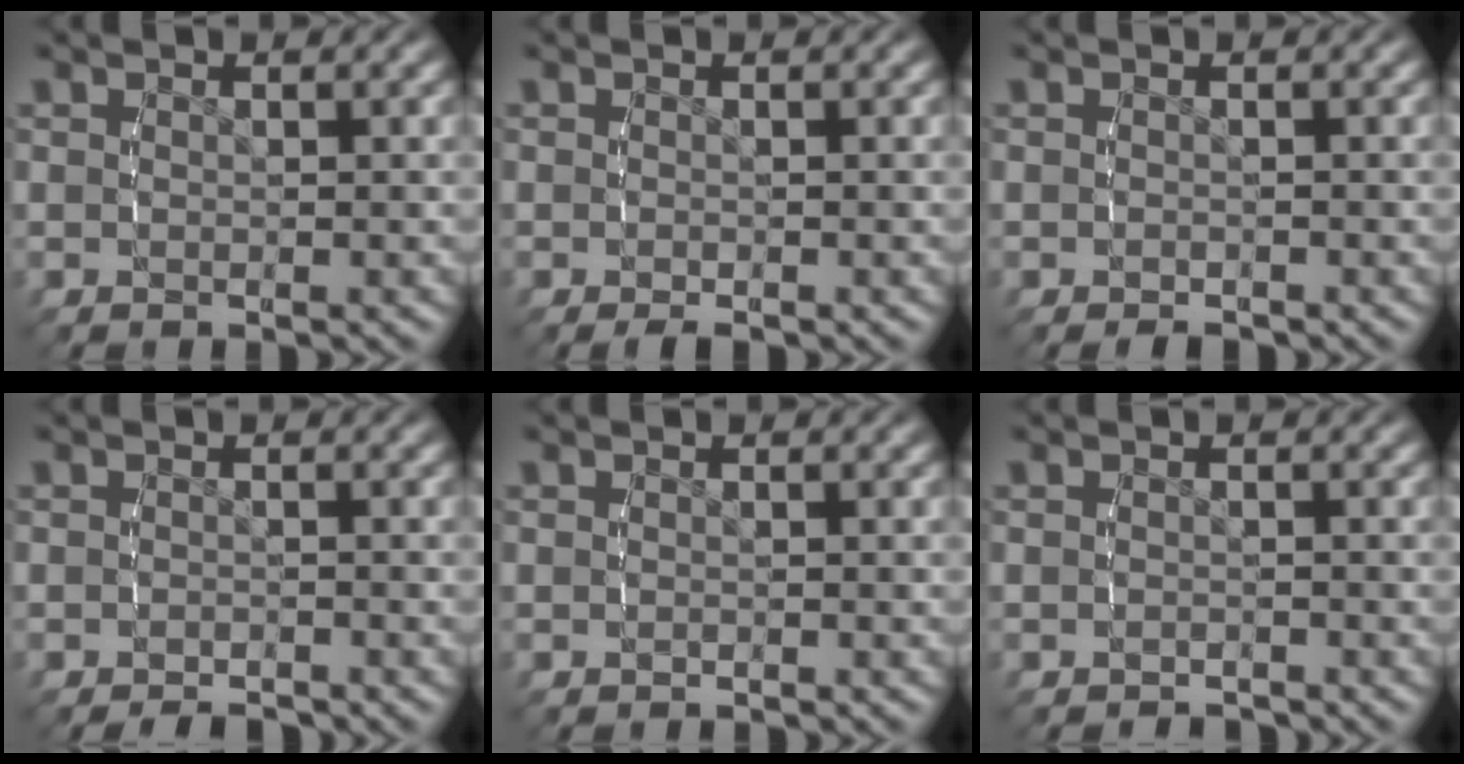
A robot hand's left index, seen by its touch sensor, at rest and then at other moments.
{"total": 1.3, "force": [-1.1, 0.5, 0.5], "torque": [-0.015, -0.007, -0.014]}
{"total": 1.3, "force": [-1.2, 0.4, 0.2], "torque": [-0.013, -0.008, -0.016]}
{"total": 2.0, "force": [-1.9, 0.6, 0.3], "torque": [-0.012, -0.008, -0.029]}
{"total": 0.7, "force": [-0.6, 0.2, 0.0], "torque": [-0.006, -0.002, -0.006]}
{"total": 1.6, "force": [-1.5, 0.4, -0.1], "torque": [-0.005, -0.006, -0.022]}